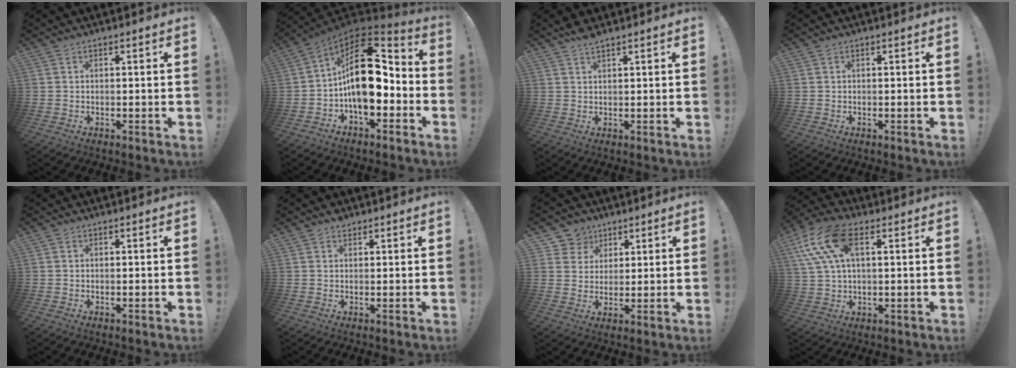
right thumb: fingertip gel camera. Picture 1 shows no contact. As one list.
[{"total": 19.6, "force": [0.1, 11.0, 16.3], "torque": [-0.270, 0.012, 0.006]}, {"total": 2.6, "force": [2.2, 0.4, 1.2], "torque": [-0.022, -0.012, 0.039]}, {"total": 0.0}, {"total": 0.0}, {"total": 1.6, "force": [1.2, 1.0, 0.4], "torque": [0.003, -0.008, 0.021]}, {"total": 7.0, "force": [3.4, 6.1, 0.8], "torque": [-0.009, -0.029, 0.070]}, {"total": 15.2, "force": [5.5, 8.0, 11.7], "torque": [-0.235, -0.007, 0.102]}]